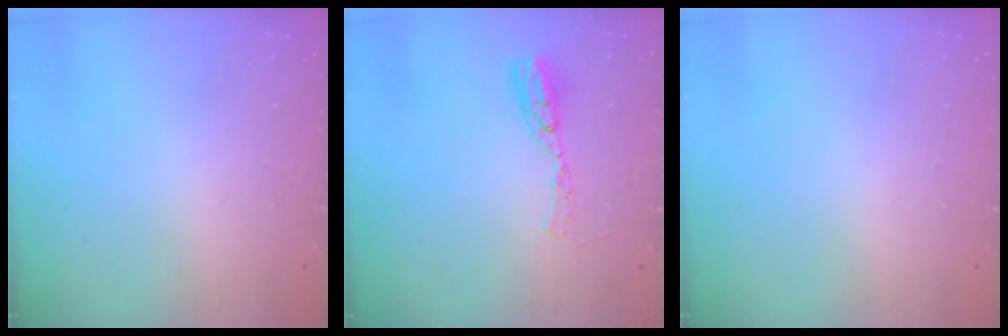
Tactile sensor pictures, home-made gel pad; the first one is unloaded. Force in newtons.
{"total": 8.2, "press": 8.1, "slide": 0.7}
{"total": 0.0}